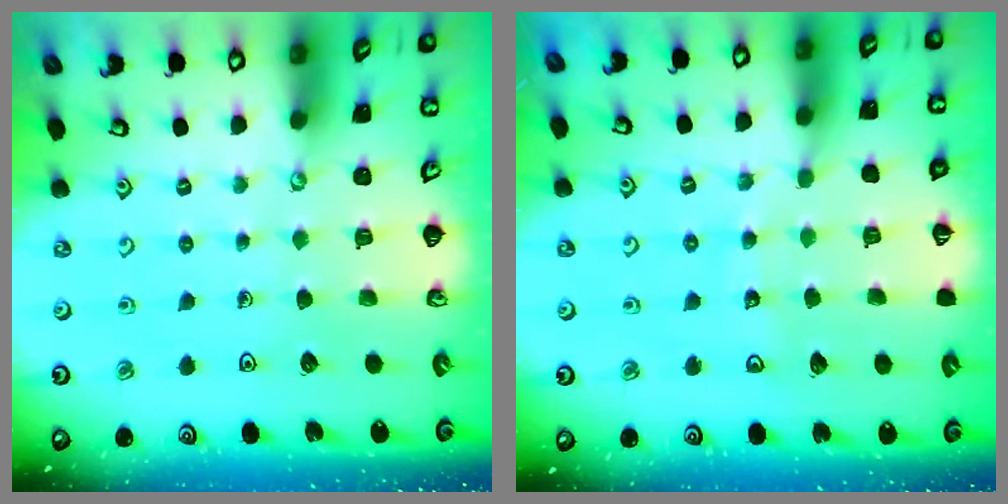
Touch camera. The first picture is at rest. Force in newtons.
{"total": 8.0, "press": 7.9, "slide": 1.0}